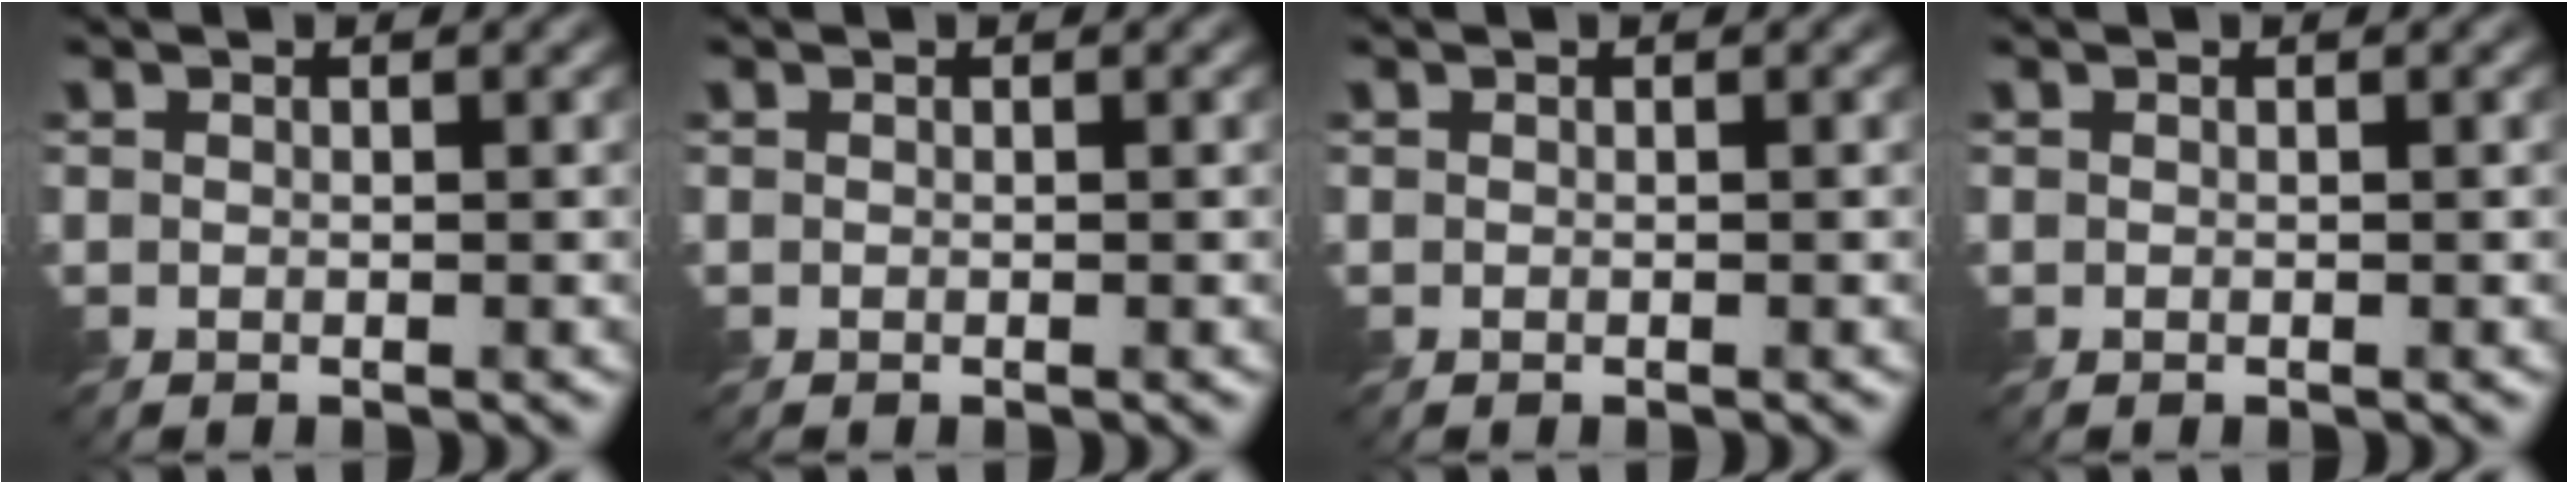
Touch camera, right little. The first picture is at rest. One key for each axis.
{"total": 0.0}
{"total": 0.0}
{"total": 0.0}